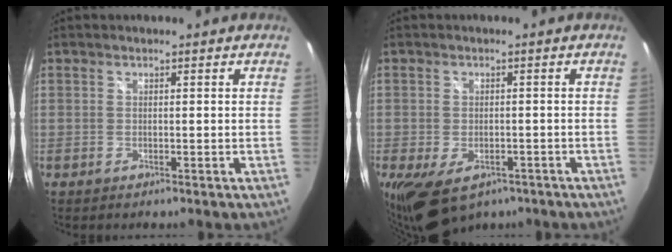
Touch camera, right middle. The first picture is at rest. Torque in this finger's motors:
{"motor_torque": [0.73, -0.84, -0.07, -0.01]}